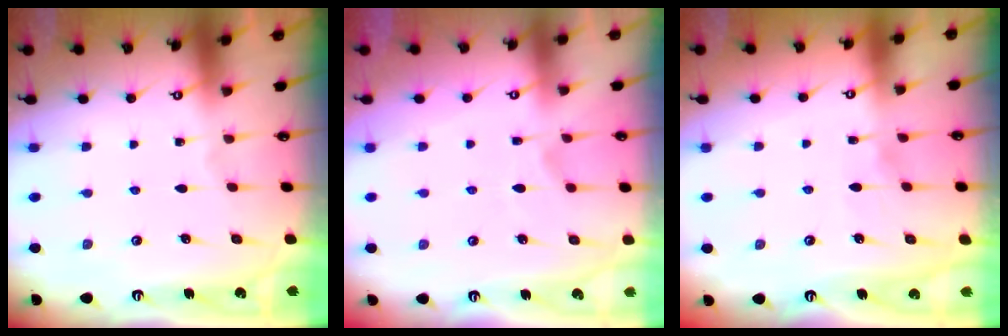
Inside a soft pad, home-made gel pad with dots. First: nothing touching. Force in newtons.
{"total": 5.3, "press": 5.1, "slide": 1.2}
{"total": 4.9, "press": 4.9, "slide": 0.6}